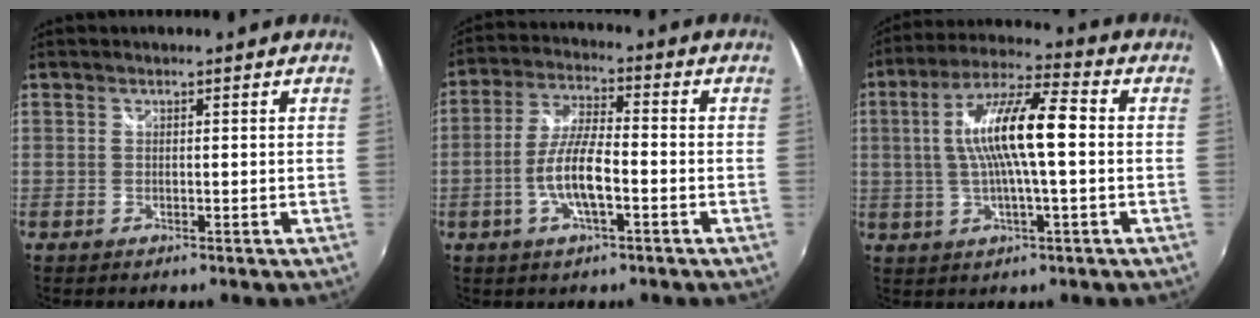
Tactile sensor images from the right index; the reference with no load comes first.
{"total": 9.1, "force": [-3.0, 2.4, 8.2], "torque": [-0.169, 0.002, -0.058]}
{"total": 13.2, "force": [0.5, 2.1, 13.0], "torque": [-0.242, 0.014, 0.005]}